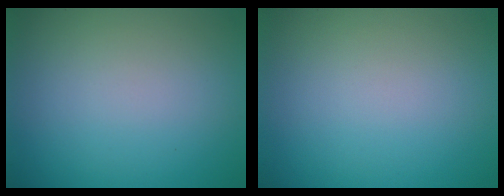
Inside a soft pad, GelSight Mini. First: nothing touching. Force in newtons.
{"total": 0.0}